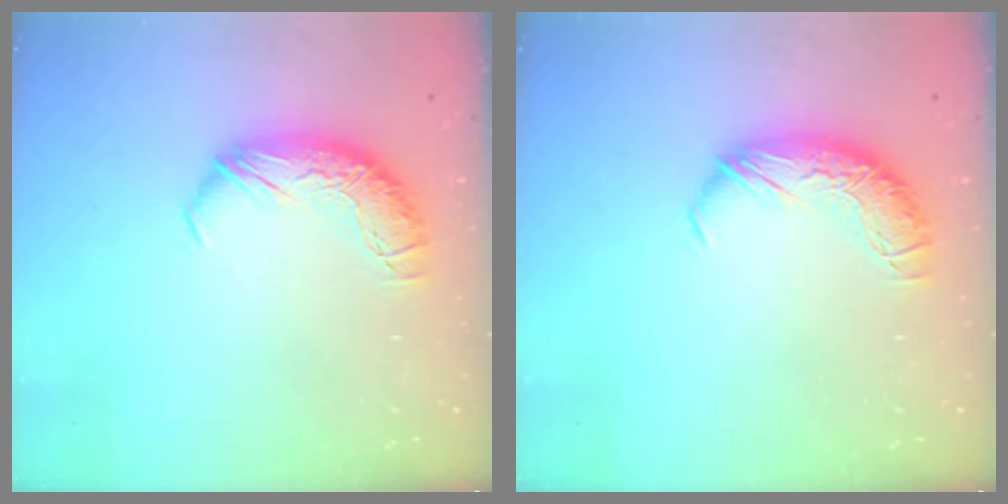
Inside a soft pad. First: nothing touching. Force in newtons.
{"total": 0.0}